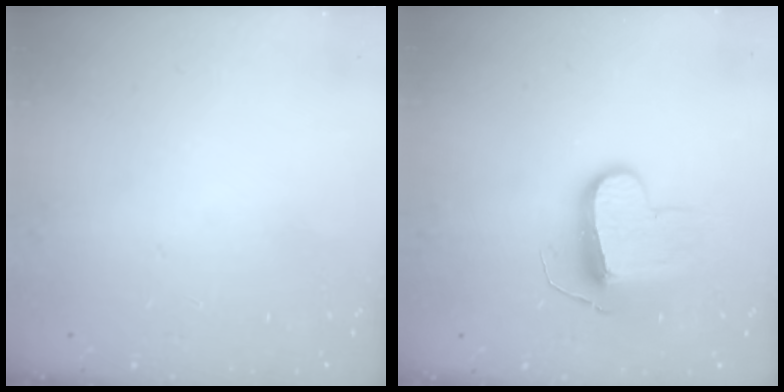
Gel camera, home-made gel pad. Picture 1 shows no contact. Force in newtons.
{"total": 9.9, "press": 9.9, "slide": 0.0}